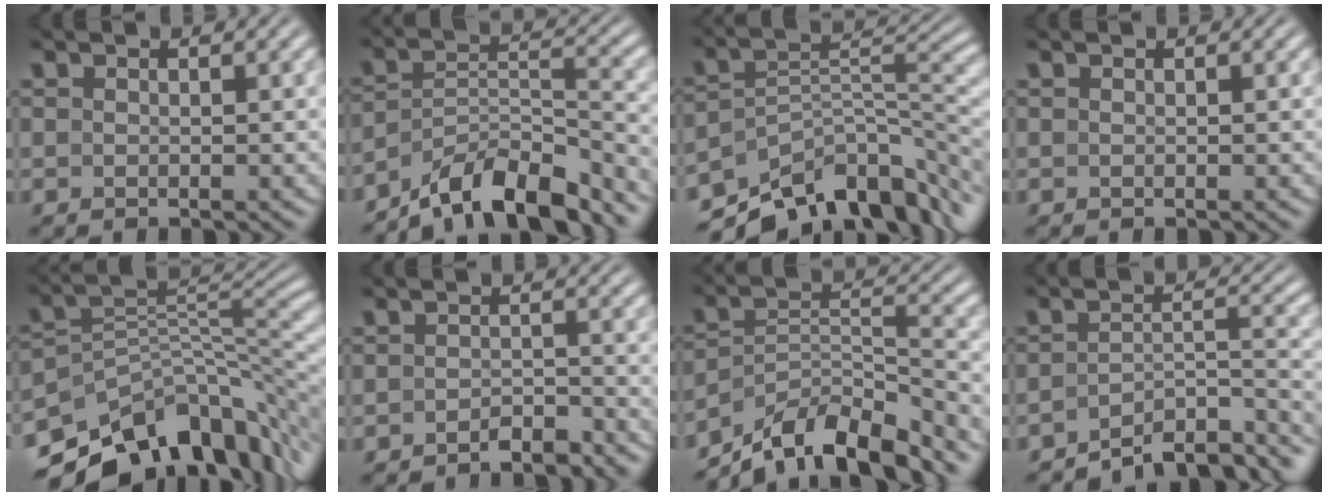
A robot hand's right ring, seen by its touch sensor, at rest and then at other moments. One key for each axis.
{"total": 9.4, "fx": -6.8, "fy": 4.1, "fz": 5.1, "tx": -0.069, "ty": -0.025, "tz": -0.102}
{"total": 11.6, "fx": -6.8, "fy": 5.6, "fz": 7.5, "tx": -0.103, "ty": -0.028, "tz": -0.095}
{"total": 0.0}
{"total": 13.8, "fx": -6.5, "fy": 7.4, "fz": 9.7, "tx": -0.155, "ty": -0.035, "tz": -0.086}
{"total": 3.0, "fx": -3.0, "fy": 0.3, "fz": 0.5, "tx": 0.001, "ty": -0.005, "tz": -0.052}
{"total": 10.8, "fx": -7.8, "fy": 4.8, "fz": 5.7, "tx": -0.086, "ty": -0.037, "tz": -0.112}
{"total": 9.5, "fx": -8.0, "fy": 3.1, "fz": 4.2, "tx": -0.055, "ty": -0.022, "tz": -0.113}